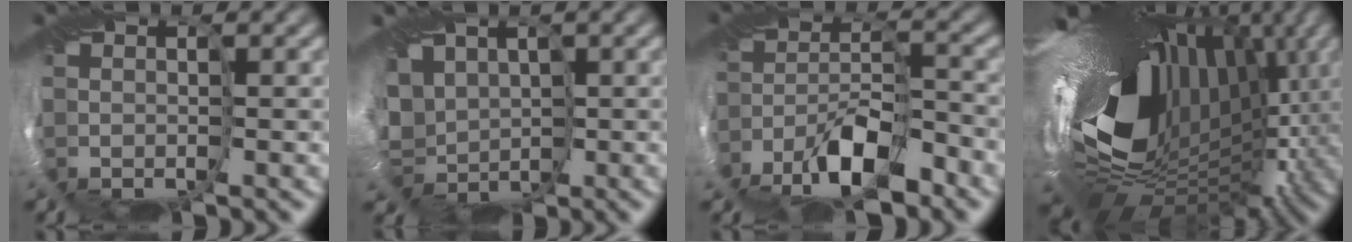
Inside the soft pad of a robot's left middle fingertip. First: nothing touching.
{"total": 7.5, "force": [0.8, 6.0, 4.3], "torque": [-0.058, -0.006, 0.012]}
{"total": 4.3, "force": [-3.9, 0.6, 1.8], "torque": [-0.014, 0.002, -0.075]}
{"total": 17.7, "force": [0.8, 10.7, 14.1], "torque": [-0.242, -0.049, 0.012]}